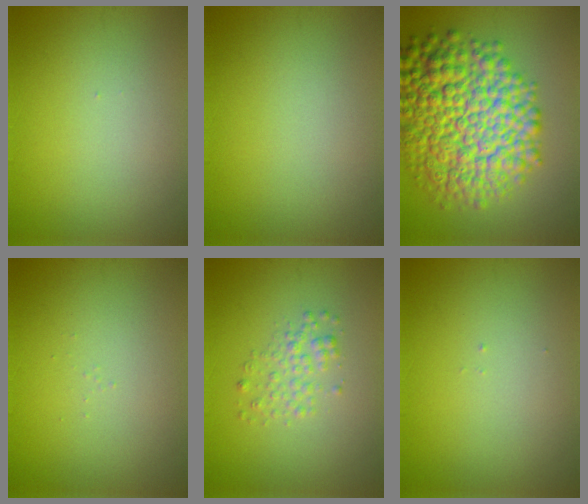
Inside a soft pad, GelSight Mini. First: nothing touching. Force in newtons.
{"total": 0.0}
{"total": 12.2, "press": 12.2, "slide": 0.1}
{"total": 0.0}
{"total": 1.8, "press": 1.8, "slide": 0.1}
{"total": 0.0}